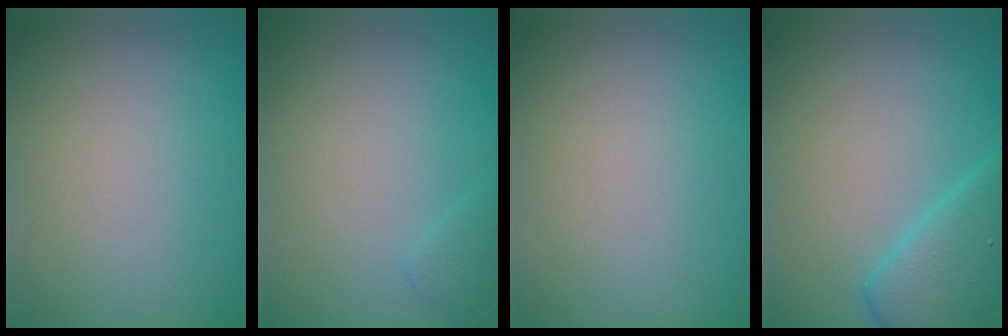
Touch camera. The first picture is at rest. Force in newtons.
{"total": 1.1, "press": 1.1, "slide": 0.1}
{"total": 0.0}
{"total": 5.2, "press": 5.2, "slide": 0.3}